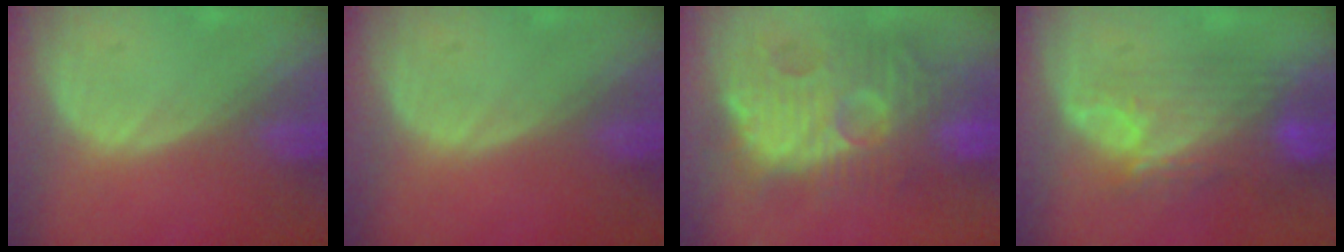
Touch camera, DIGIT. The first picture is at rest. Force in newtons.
{"total": 0.0}
{"total": 12.6, "press": 12.1, "slide": 3.6}
{"total": 9.5, "press": 8.1, "slide": 4.9}